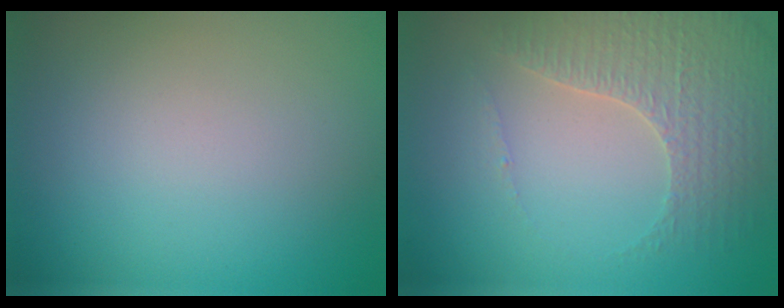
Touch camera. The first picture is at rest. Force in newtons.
{"total": 3.3, "press": 3.3, "slide": 0.6}